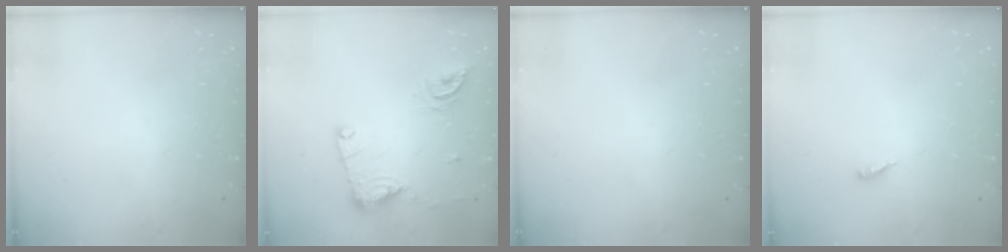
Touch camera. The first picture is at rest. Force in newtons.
{"total": 12.2, "press": 12.2, "slide": 1.2}
{"total": 0.0}
{"total": 3.0, "press": 3.0, "slide": 0.2}